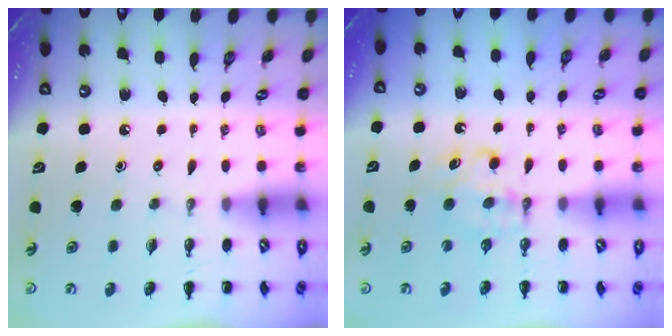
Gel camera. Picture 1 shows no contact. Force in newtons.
{"total": 5.5, "press": 5.3, "slide": 1.4}